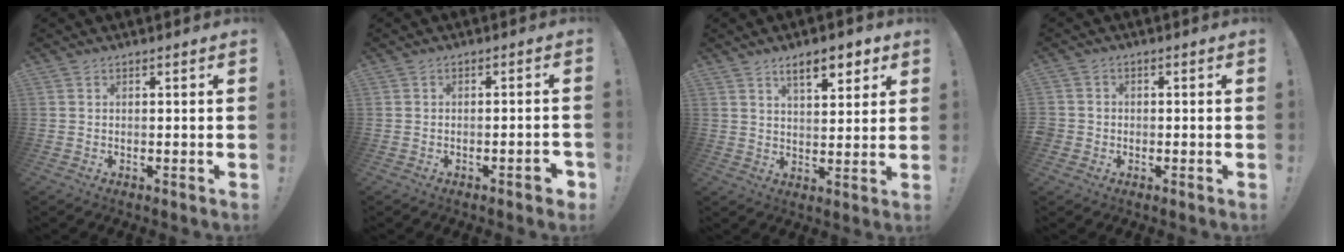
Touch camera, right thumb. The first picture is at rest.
{"total": 3.0, "force": [-1.9, 0.4, 2.3], "torque": [-0.039, 0.010, -0.028]}
{"total": 8.7, "force": [5.2, 3.1, 6.2], "torque": [-0.085, -0.020, 0.087]}
{"total": 2.5, "force": [-0.8, 2.2, 0.9], "torque": [-0.015, 0.007, -0.014]}